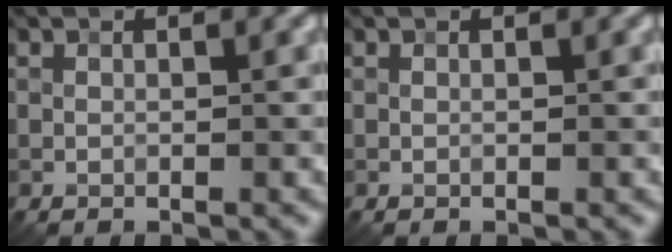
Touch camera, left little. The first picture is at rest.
{"total": 0.0}